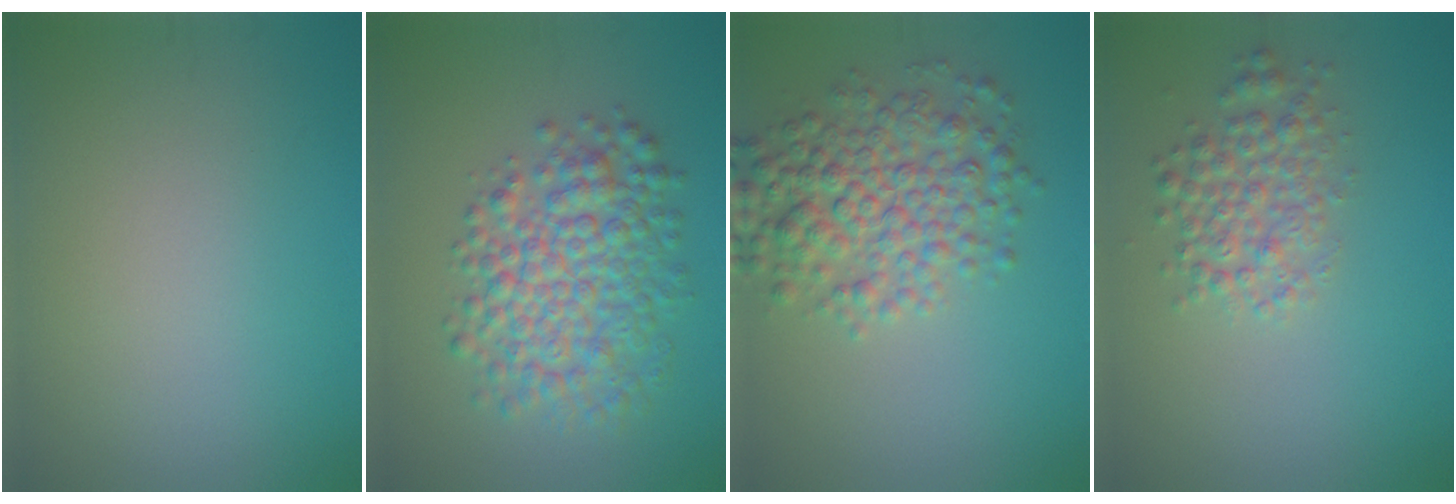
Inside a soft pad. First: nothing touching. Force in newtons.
{"total": 6.7, "press": 6.7, "slide": 0.1}
{"total": 5.8, "press": 5.8, "slide": 0.0}
{"total": 3.2, "press": 3.1, "slide": 0.1}